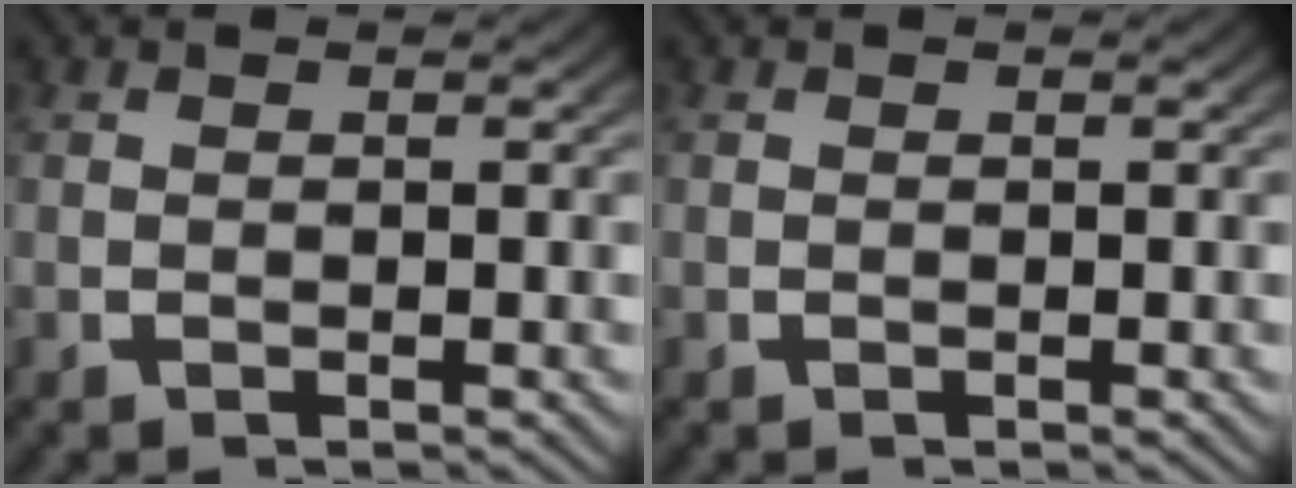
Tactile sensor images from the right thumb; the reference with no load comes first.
{"total": 0.0}